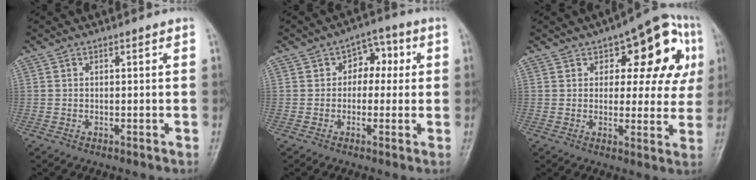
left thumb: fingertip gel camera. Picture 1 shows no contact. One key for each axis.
{"total": 6.0, "fx": 0.9, "fy": 4.5, "fz": 3.8, "tx": -0.011, "ty": 0.016, "tz": 0.002}
{"total": 16.9, "fx": 5.8, "fy": 8.6, "fz": 13.4, "tx": -0.111, "ty": 0.011, "tz": 0.069}